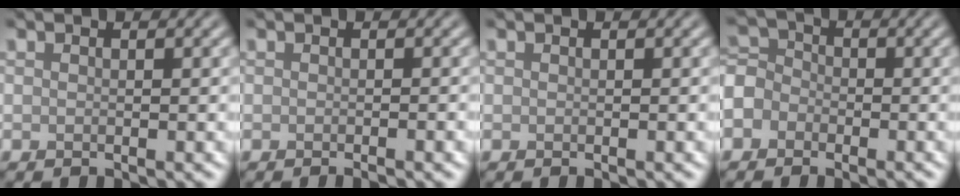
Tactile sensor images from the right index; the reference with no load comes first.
{"total": 1.0, "force": [-0.6, 0.0, 0.8], "torque": [-0.008, -0.001, -0.008]}
{"total": 0.0}
{"total": 5.0, "force": [-2.5, 4.1, 1.6], "torque": [-0.014, 0.008, -0.057]}